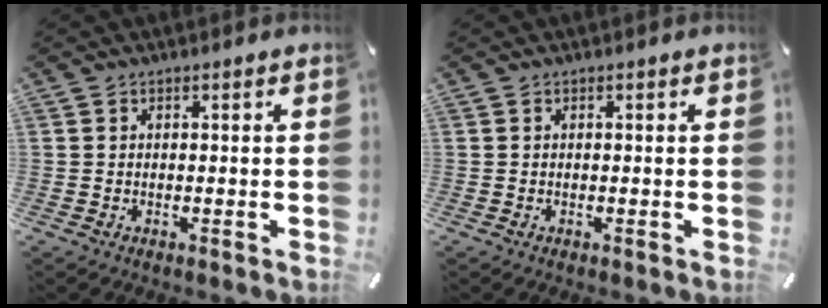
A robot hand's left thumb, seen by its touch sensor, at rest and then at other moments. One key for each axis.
{"total": 0.0}